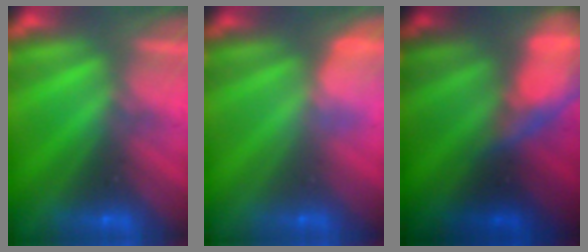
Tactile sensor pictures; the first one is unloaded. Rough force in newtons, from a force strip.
{"total": 2.8}
{"total": 7.6}